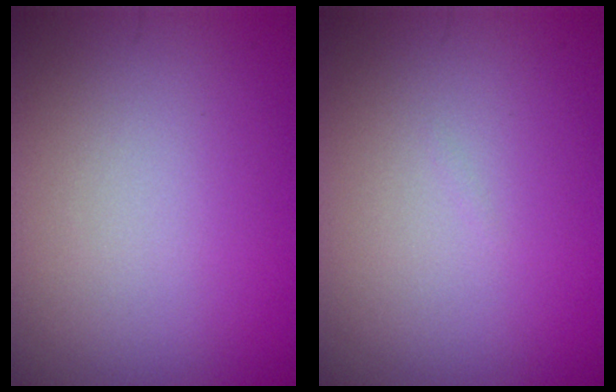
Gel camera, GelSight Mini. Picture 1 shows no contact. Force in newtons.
{"total": 0.0}